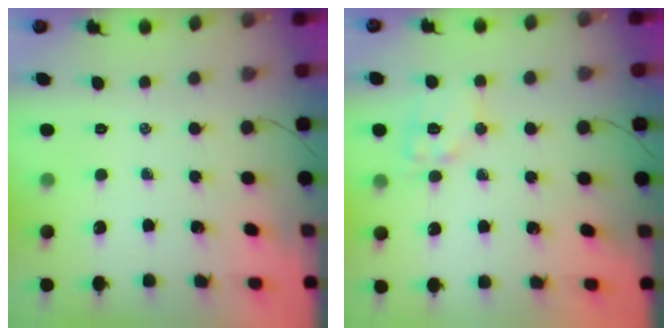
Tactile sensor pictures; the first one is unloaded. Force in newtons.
{"total": 10.9, "press": 10.8, "slide": 1.1}